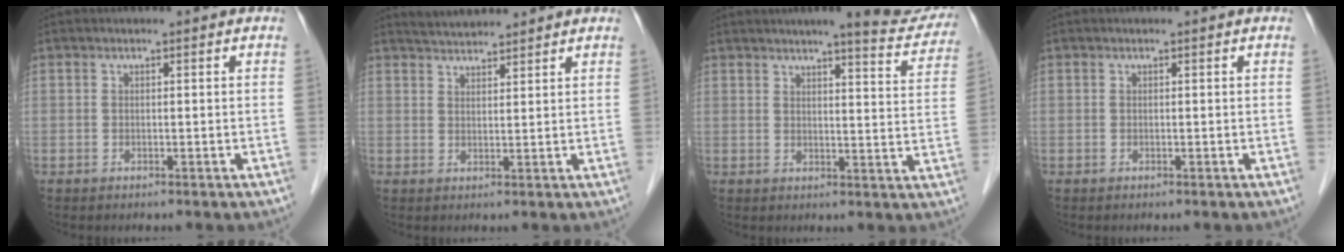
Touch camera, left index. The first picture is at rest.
{"total": 4.5, "force": [4.3, 0.6, 0.9], "torque": [-0.020, 0.028, 0.074]}
{"total": 11.4, "force": [10.1, 1.3, 5.0], "torque": [-0.046, -0.017, 0.103]}
{"total": 0.0}